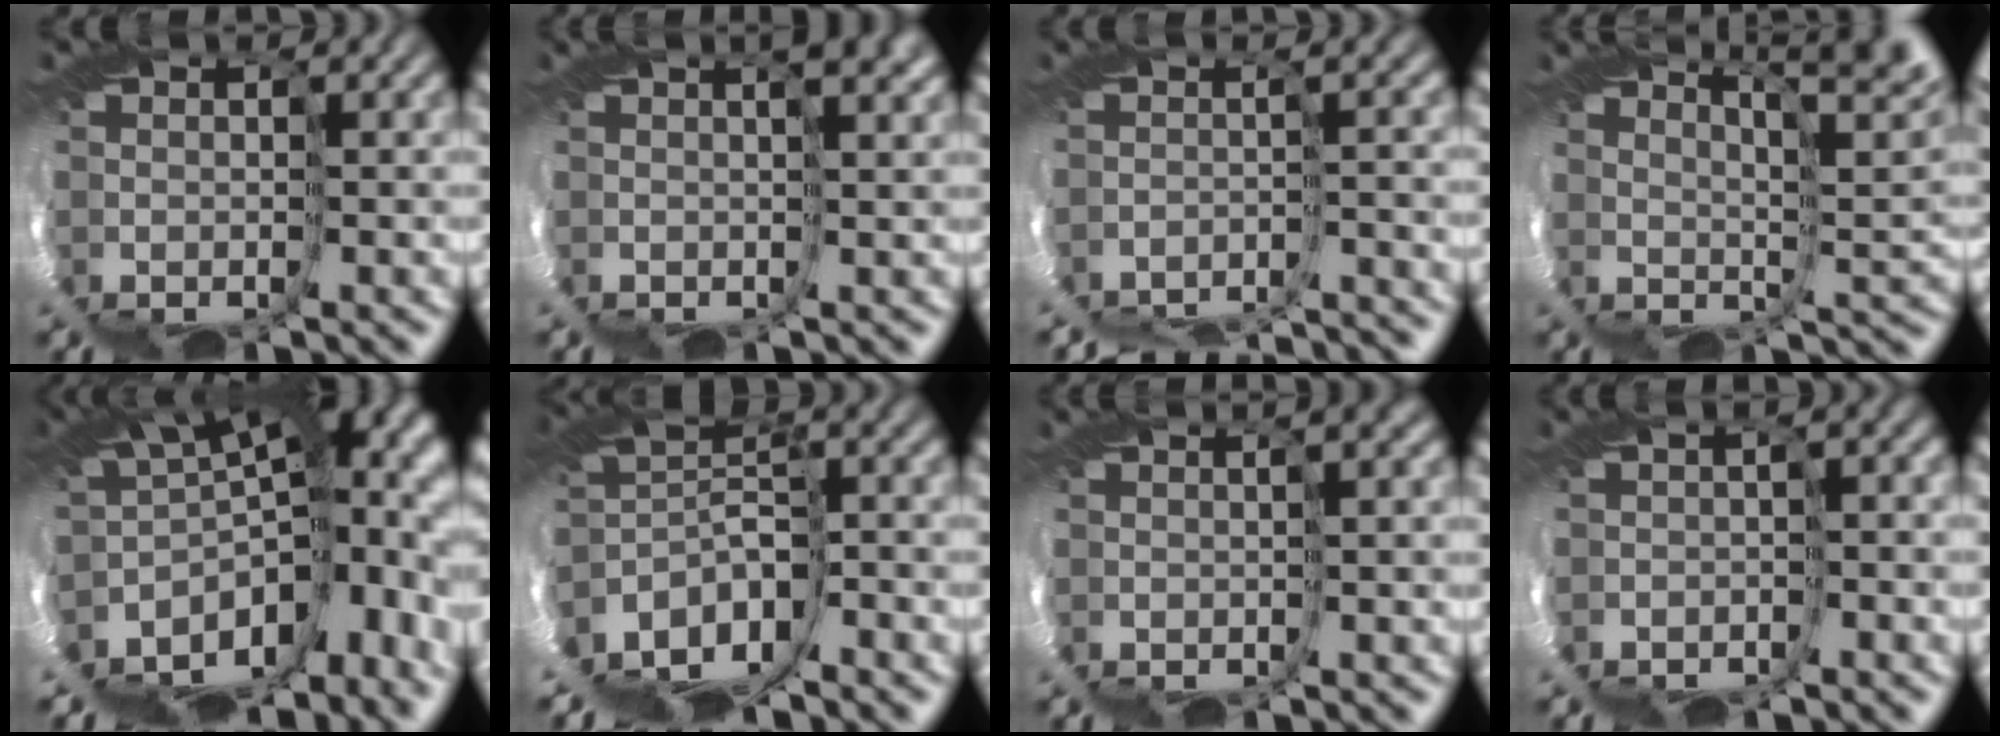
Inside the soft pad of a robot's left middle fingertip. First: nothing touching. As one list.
[{"total": 2.3, "force": [1.1, -1.9, 0.7], "torque": [-0.013, -0.004, 0.028]}, {"total": 9.7, "force": [-9.3, -2.2, -1.9], "torque": [0.024, -0.001, -0.108]}, {"total": 7.7, "force": [6.9, -2.7, 2.3], "torque": [-0.009, 0.023, 0.098]}, {"total": 8.2, "force": [-5.2, 2.8, 5.7], "torque": [-0.086, 0.004, -0.054]}, {"total": 4.5, "force": [-4.0, -1.0, 1.8], "torque": [-0.073, 0.008, -0.070]}, {"total": 3.3, "force": [-0.8, -2.7, -1.7], "torque": [0.026, -0.007, 0.002]}, {"total": 3.0, "force": [-2.1, -1.8, -1.1], "torque": [0.014, -0.010, -0.013]}]